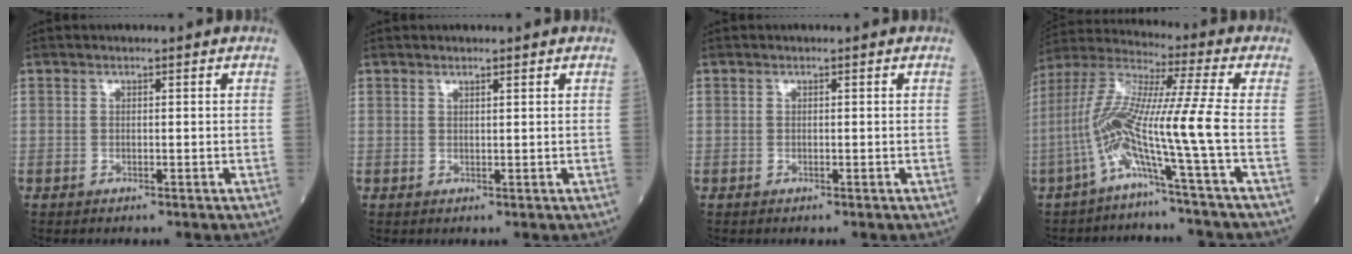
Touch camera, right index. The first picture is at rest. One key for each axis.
{"total": 0.7, "fx": 0.7, "fy": -0.1, "fz": 0.4, "tx": -0.011, "ty": -0.002, "tz": 0.013}
{"total": 0.0}
{"total": 11.9, "fx": -4.2, "fy": -2.2, "fz": 10.9, "tx": -0.234, "ty": 0.015, "tz": -0.092}